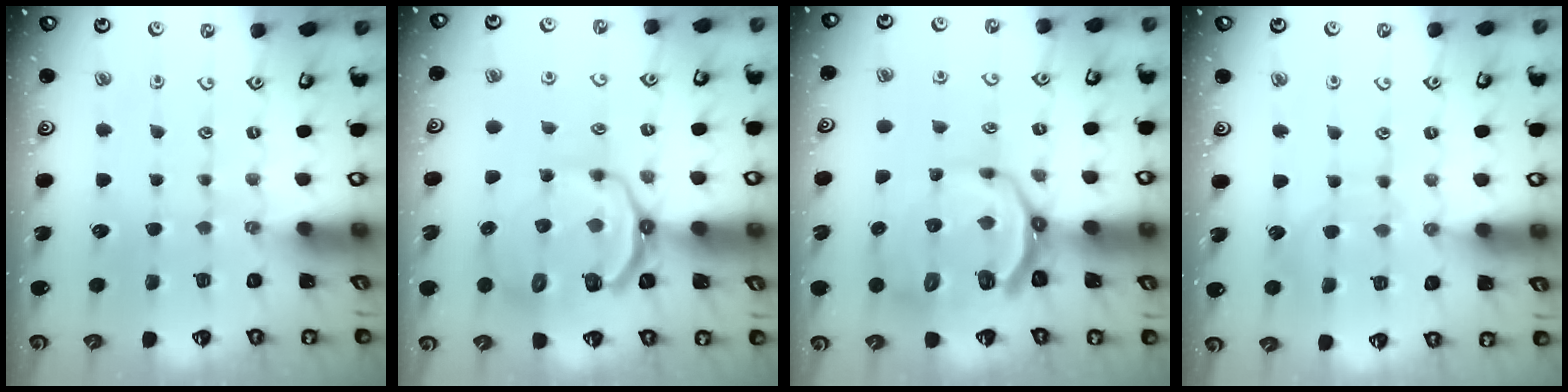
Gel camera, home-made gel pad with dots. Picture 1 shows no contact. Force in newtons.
{"total": 9.6, "press": 9.1, "slide": 3.1}
{"total": 9.7, "press": 9.0, "slide": 3.8}
{"total": 6.4, "press": 6.4, "slide": 0.2}